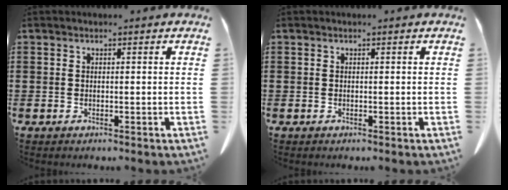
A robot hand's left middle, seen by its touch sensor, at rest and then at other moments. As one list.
[{"total": 0.0}]